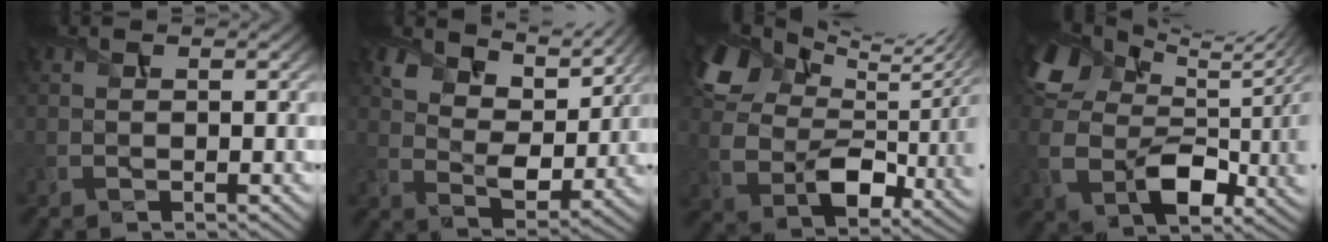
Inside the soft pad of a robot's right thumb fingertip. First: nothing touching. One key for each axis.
{"total": 8.8, "fx": 6.3, "fy": 4.4, "fz": 4.4, "tx": -0.101, "ty": -0.005, "tz": 0.110}
{"total": 13.9, "fx": 6.8, "fy": 8.1, "fz": 9.0, "tx": -0.204, "ty": 0.003, "tz": 0.133}
{"total": 12.5, "fx": 3.9, "fy": 8.2, "fz": 8.6, "tx": -0.199, "ty": -0.018, "tz": 0.079}